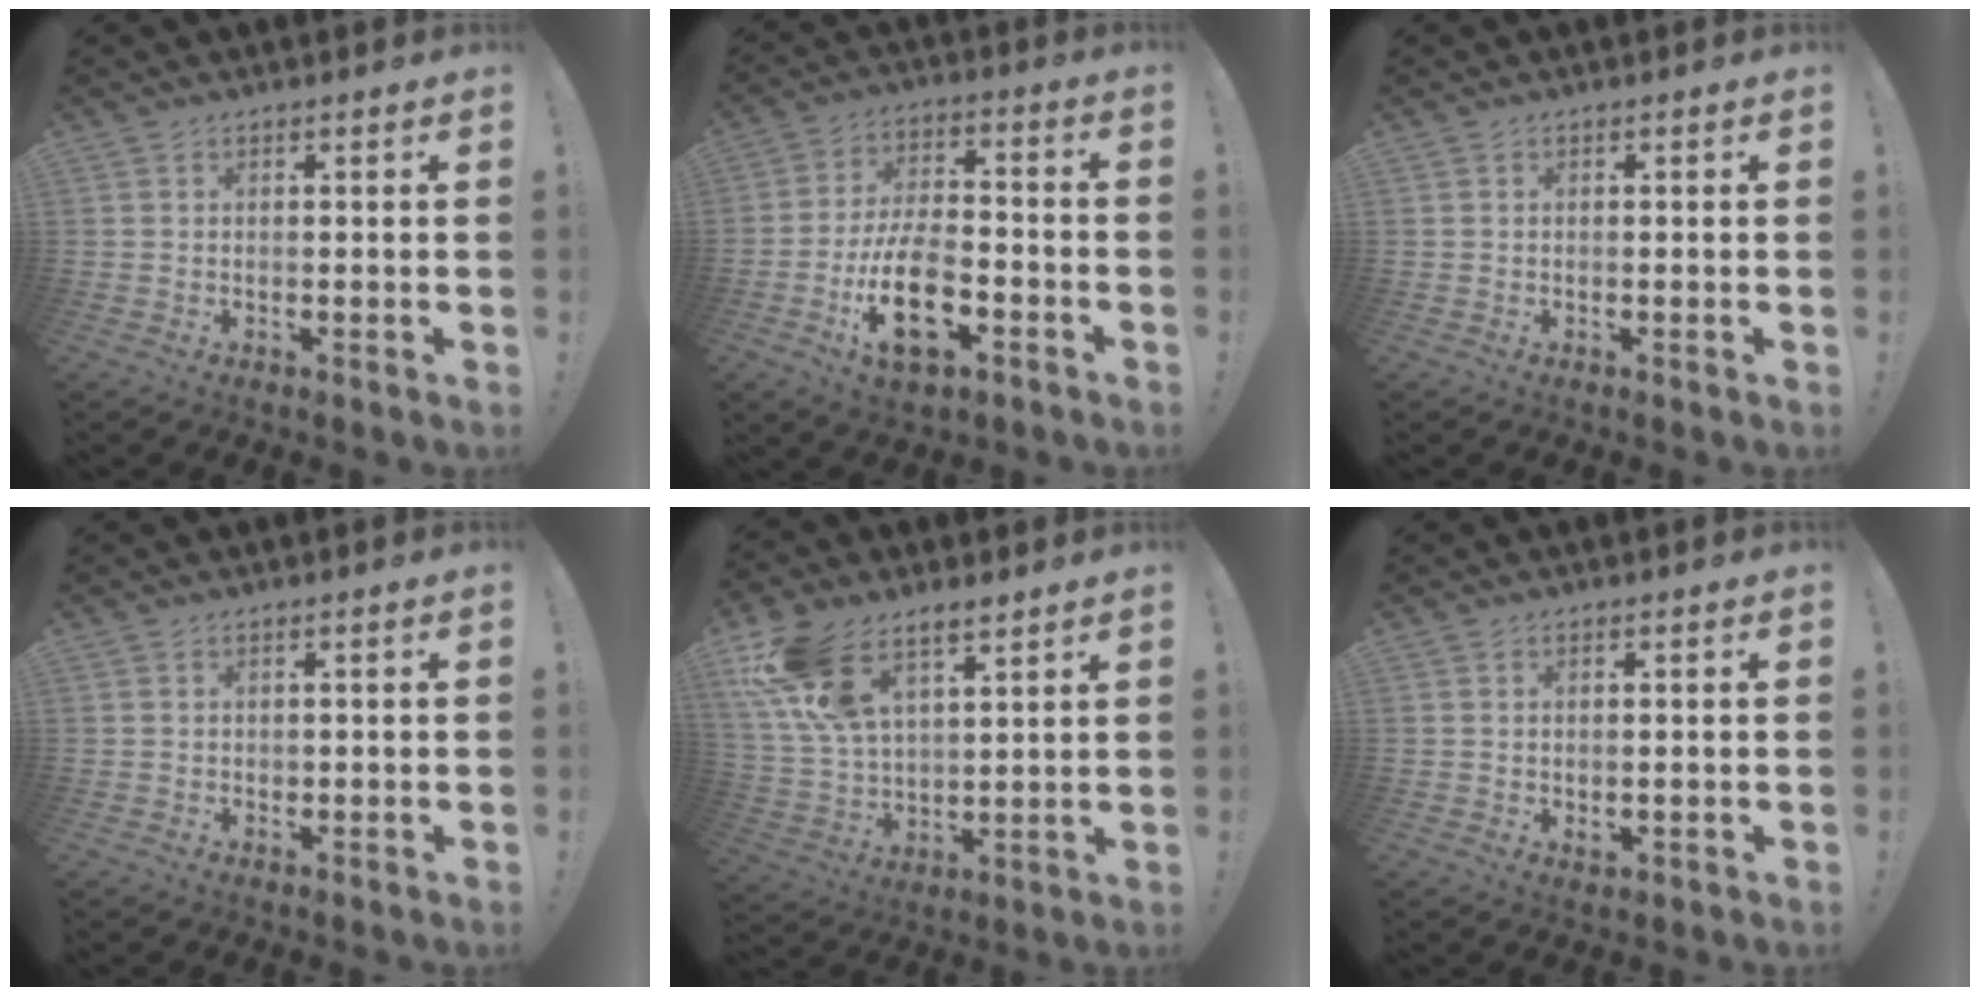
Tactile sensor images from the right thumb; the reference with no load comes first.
{"total": 17.0, "force": [-6.9, 8.9, 12.7], "torque": [-0.227, 0.035, -0.115]}
{"total": 0.0}
{"total": 0.7, "force": [0.3, 0.7, 0.0], "torque": [-0.001, 0.003, 0.005]}
{"total": 15.4, "force": [9.8, 7.9, 8.8], "torque": [-0.186, -0.048, 0.184]}
{"total": 1.2, "force": [0.4, 0.5, 1.1], "torque": [-0.011, -0.003, 0.006]}